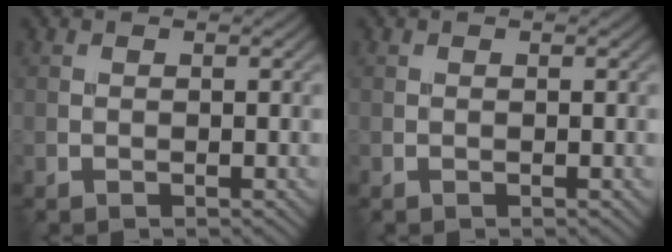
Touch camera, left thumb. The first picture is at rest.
{"total": 0.0}